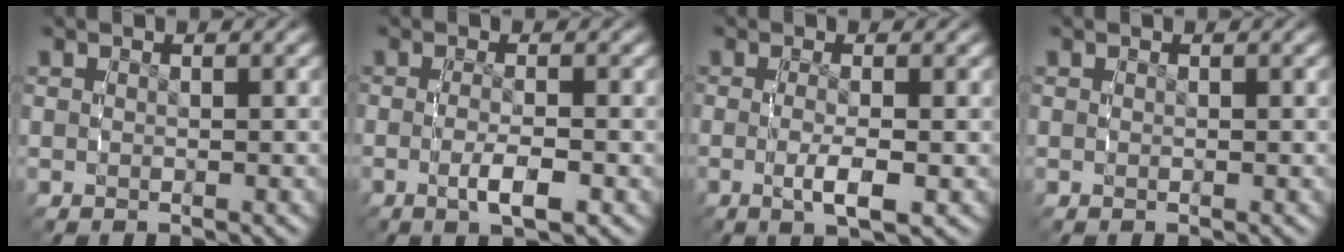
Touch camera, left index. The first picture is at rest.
{"total": 3.0, "force": [-1.3, 0.4, 2.7], "torque": [-0.058, -0.014, -0.016]}
{"total": 3.2, "force": [-1.0, 0.4, 3.0], "torque": [-0.062, -0.018, -0.010]}
{"total": 0.0}